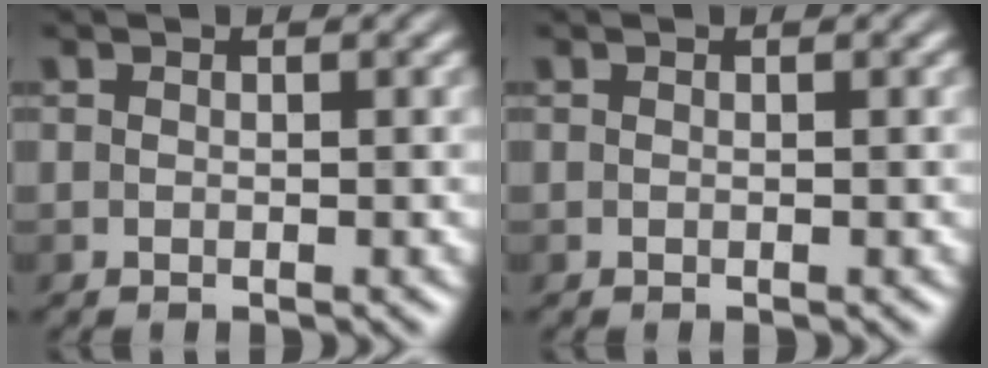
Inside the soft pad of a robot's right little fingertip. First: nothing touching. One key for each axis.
{"total": 0.0}